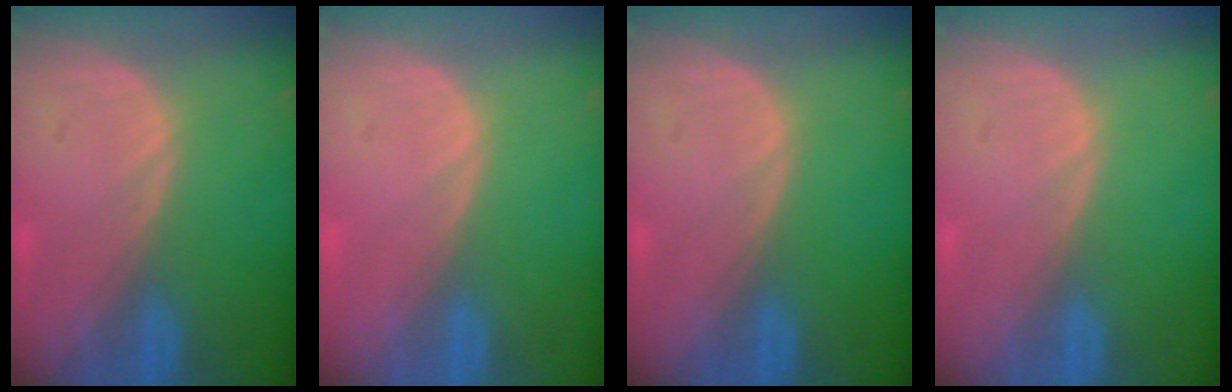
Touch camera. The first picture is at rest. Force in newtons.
{"total": 0.6, "press": 0.1, "slide": 0.6}
{"total": 0.0}
{"total": 0.0}